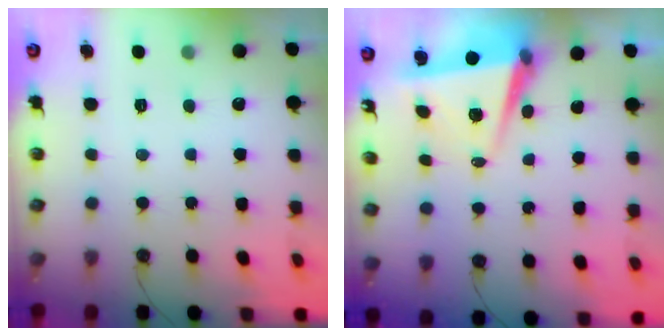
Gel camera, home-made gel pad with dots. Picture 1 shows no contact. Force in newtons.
{"total": 6.4, "press": 4.9, "slide": 4.1}